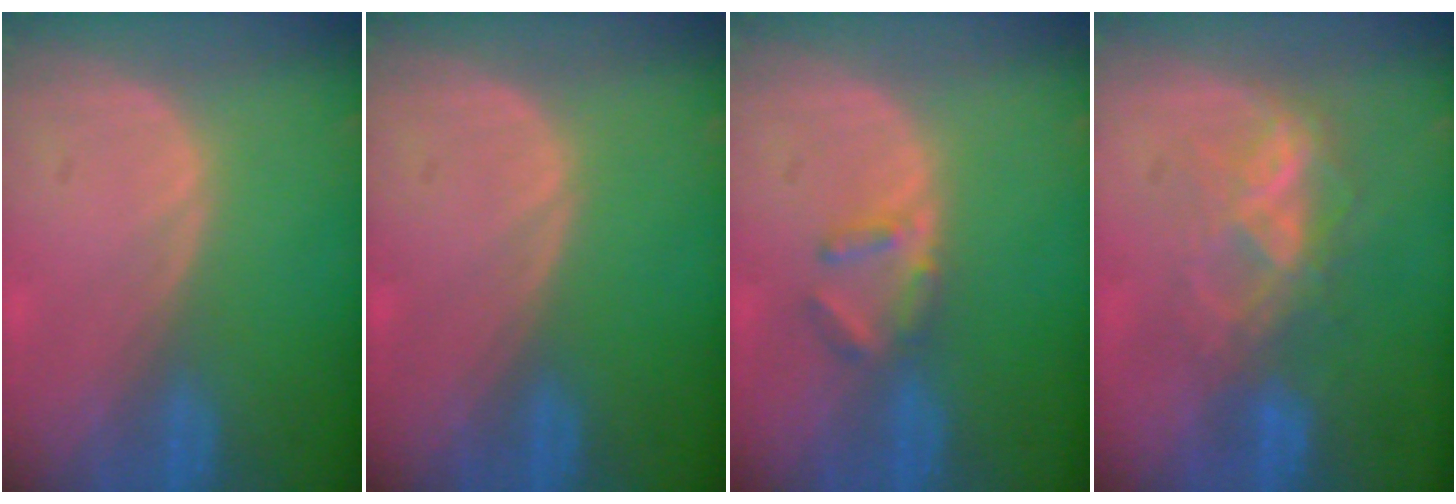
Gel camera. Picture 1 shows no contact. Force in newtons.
{"total": 0.0}
{"total": 3.0, "press": 3.0, "slide": 0.4}
{"total": 5.9, "press": 5.8, "slide": 1.1}